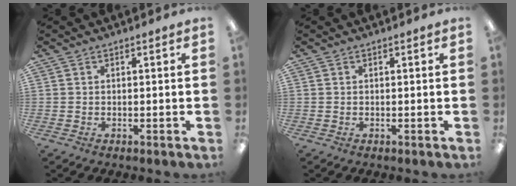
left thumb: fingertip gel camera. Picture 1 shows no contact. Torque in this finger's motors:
{"motor_torque": [0.00, 0.00, -0.05, -0.03, 0.00]}